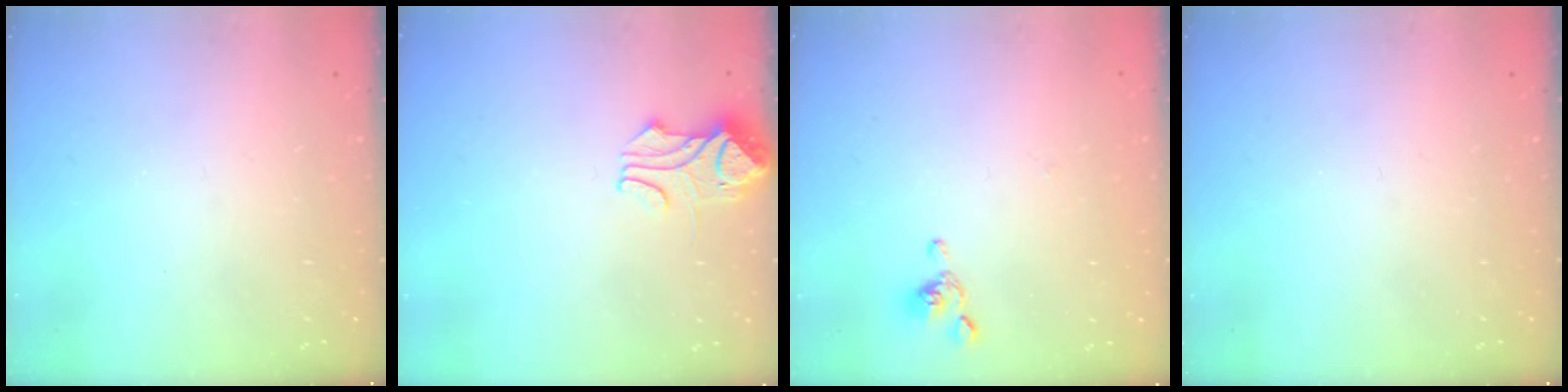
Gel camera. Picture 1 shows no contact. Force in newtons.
{"total": 3.1, "press": 3.1, "slide": 0.5}
{"total": 2.5, "press": 2.5, "slide": 0.6}
{"total": 0.0}